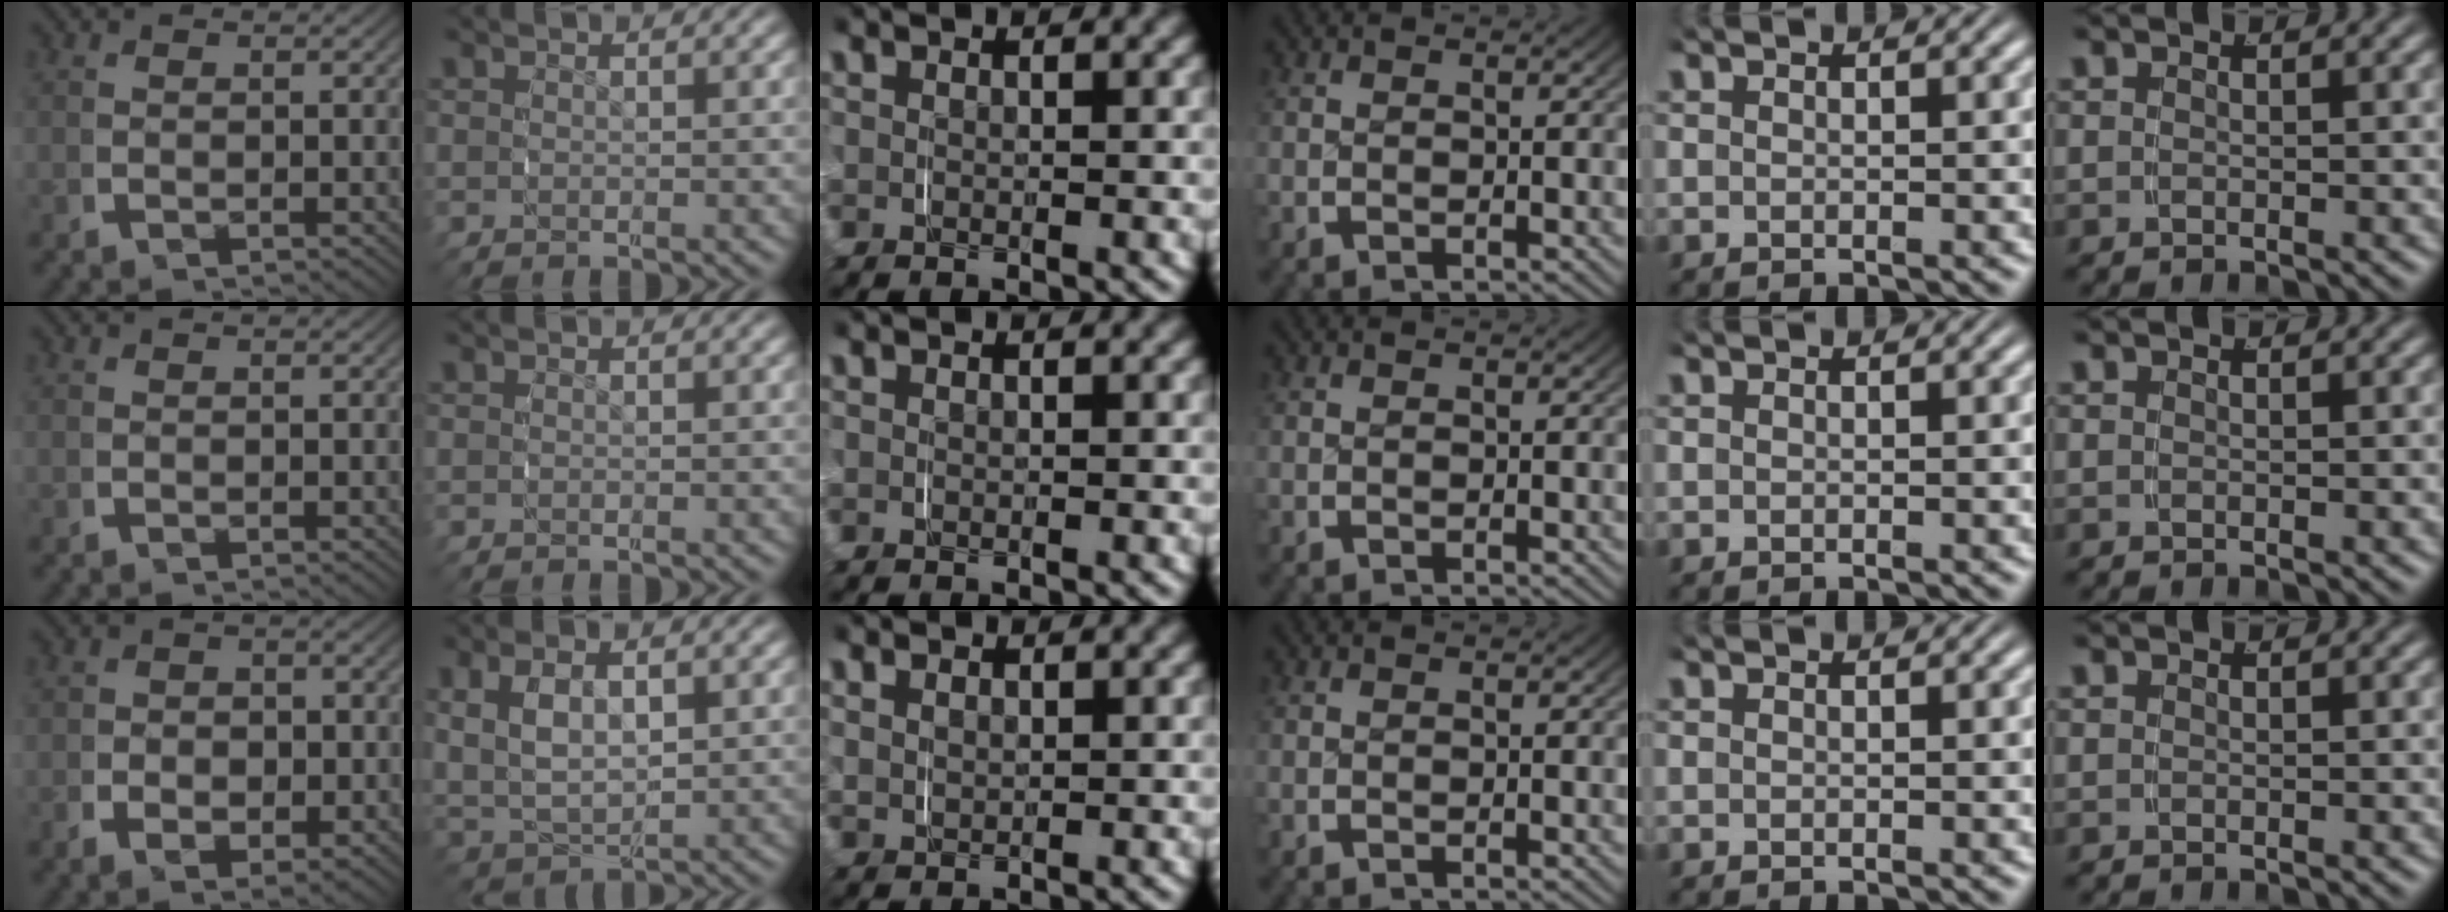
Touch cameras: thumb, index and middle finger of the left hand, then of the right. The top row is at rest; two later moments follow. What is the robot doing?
{"motion": "grasp_and_lifting", "object": "scarf"}